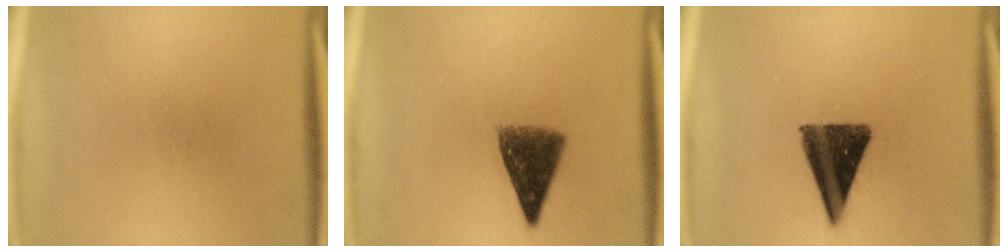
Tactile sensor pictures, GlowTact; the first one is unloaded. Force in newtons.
{"total": 8.0}
{"total": 13.2}